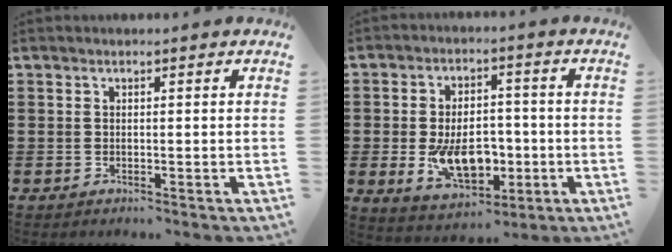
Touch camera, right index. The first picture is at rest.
{"total": 9.9, "force": [-2.4, 6.1, 7.4], "torque": [-0.119, 0.003, -0.041]}